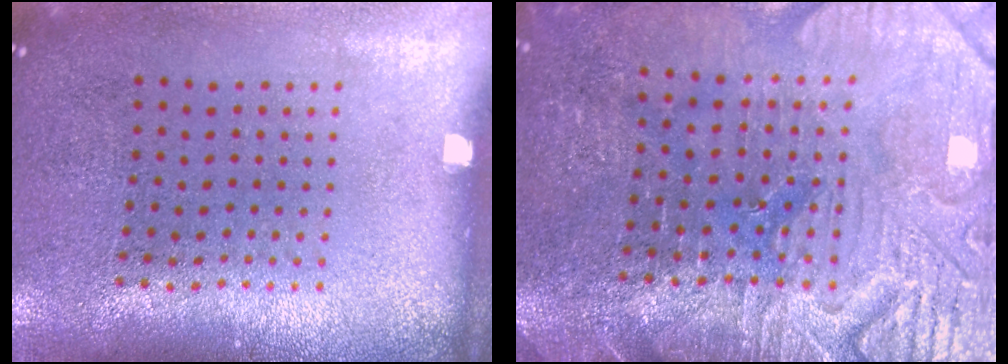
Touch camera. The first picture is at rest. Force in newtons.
{"total": 4.0, "press": 3.8, "slide": 1.4}